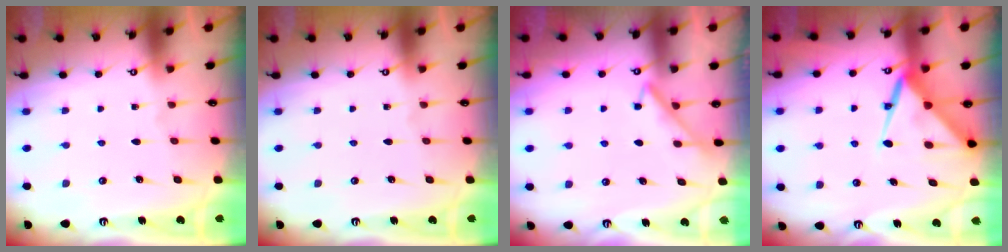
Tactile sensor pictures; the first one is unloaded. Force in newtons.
{"total": 0.0}
{"total": 3.4, "press": 3.4, "slide": 0.5}
{"total": 10.2, "press": 10.1, "slide": 1.1}